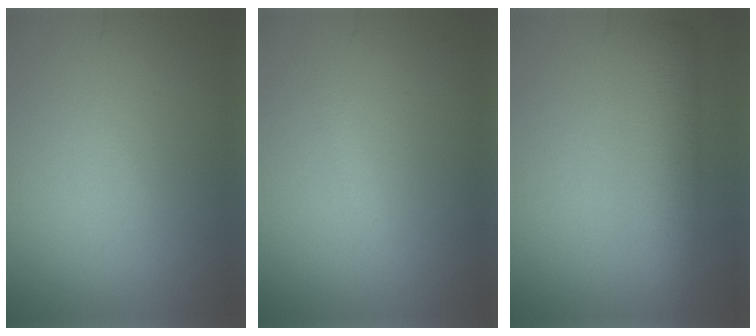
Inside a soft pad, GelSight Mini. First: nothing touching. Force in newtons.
{"total": 0.8, "press": 0.8, "slide": 0.0}
{"total": 3.9, "press": 3.9, "slide": 0.1}